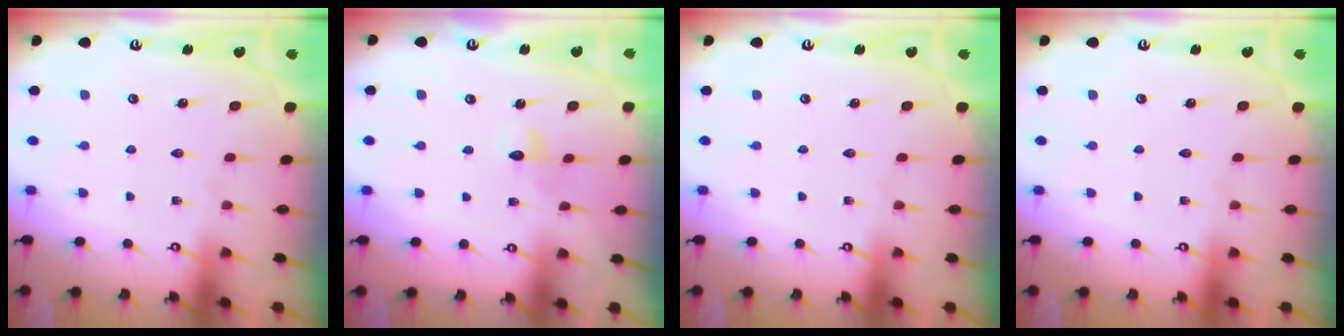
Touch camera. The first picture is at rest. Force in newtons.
{"total": 4.1, "press": 4.1, "slide": 0.8}
{"total": 0.0}
{"total": 0.0}